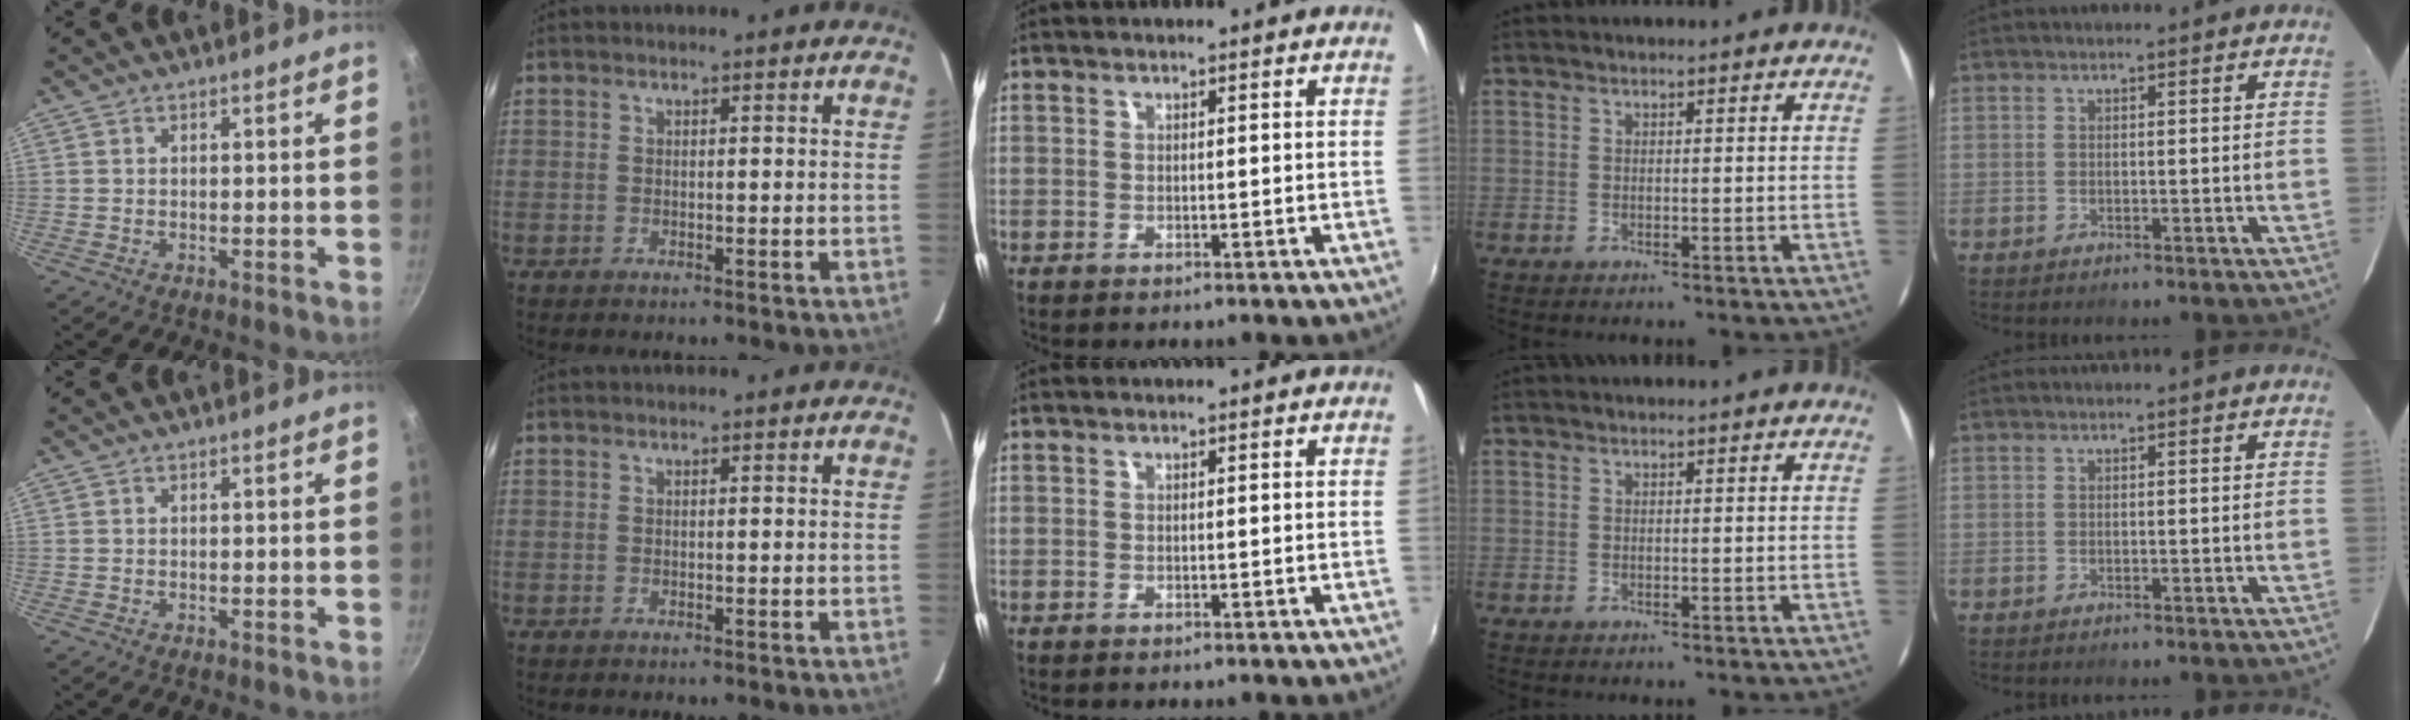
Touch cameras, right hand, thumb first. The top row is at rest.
{}